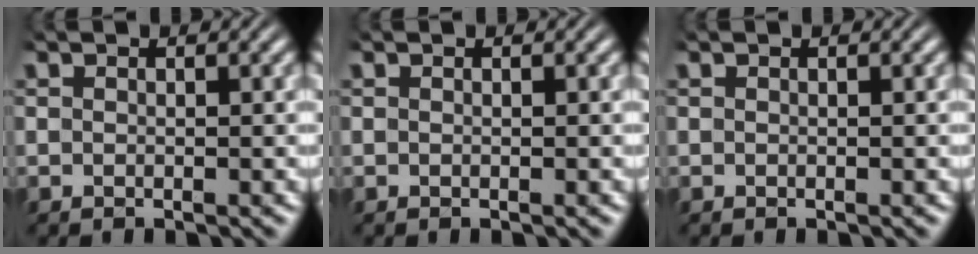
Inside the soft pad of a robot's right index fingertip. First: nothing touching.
{"total": 0.0}
{"total": 0.0}